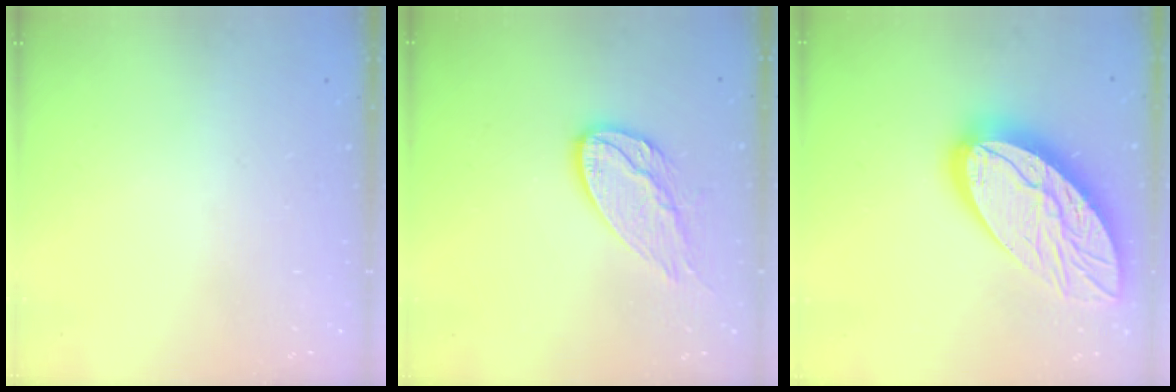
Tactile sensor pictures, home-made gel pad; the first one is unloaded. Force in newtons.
{"total": 12.2, "press": 12.1, "slide": 0.8}
{"total": 22.3, "press": 22.2, "slide": 2.0}